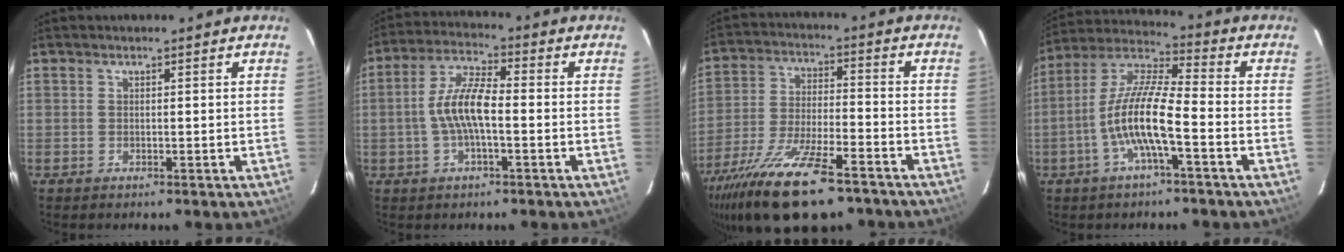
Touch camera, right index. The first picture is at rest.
{"total": 8.2, "force": [-1.4, 2.4, 7.8], "torque": [-0.160, 0.011, -0.028]}
{"total": 21.0, "force": [-15.2, 6.2, 13.1], "torque": [-0.262, -0.049, -0.256]}
{"total": 11.1, "force": [-3.8, 1.6, 10.3], "torque": [-0.214, 0.005, -0.078]}